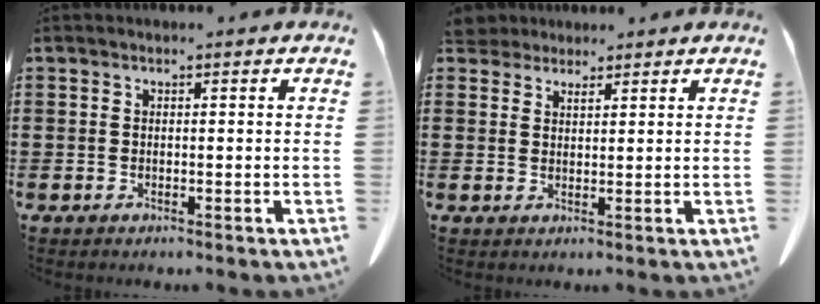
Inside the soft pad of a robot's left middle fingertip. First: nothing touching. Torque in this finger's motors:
{"motor_torque": [0.01, 0.00, 0.00, 0.00]}